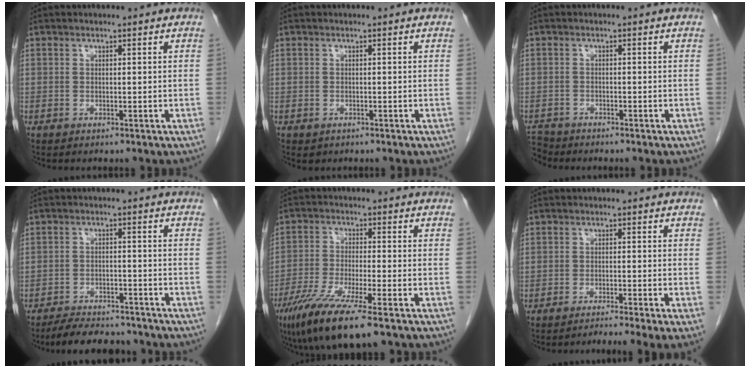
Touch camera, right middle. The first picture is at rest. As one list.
[{"total": 0.9, "force": [-0.4, 0.8, 0.2], "torque": [-0.008, 0.003, 0.001]}, {"total": 3.3, "force": [-3.2, 0.9, -0.3], "torque": [0.004, -0.011, -0.059]}, {"total": 8.8, "force": [-8.0, 2.4, 2.8], "torque": [-0.041, -0.003, -0.118]}, {"total": 11.3, "force": [-7.3, 0.6, 8.6], "torque": [-0.163, -0.031, -0.126]}, {"total": 7.6, "force": [-6.0, -1.3, 4.5], "torque": [-0.043, -0.013, -0.086]}]